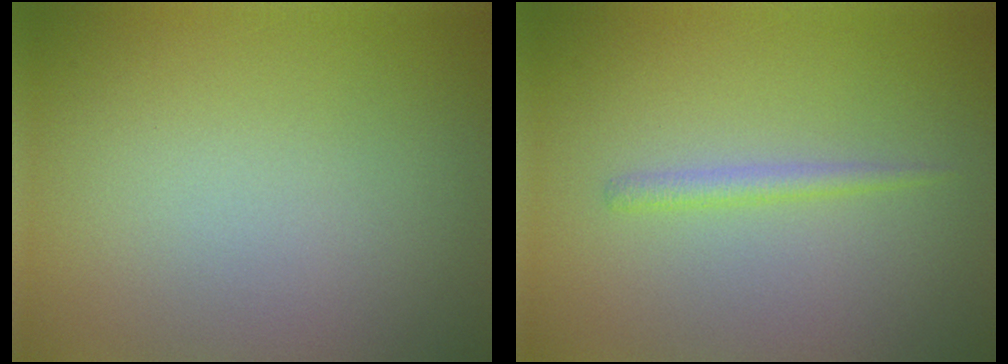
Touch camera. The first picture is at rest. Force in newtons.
{"total": 1.1, "press": 1.1, "slide": 0.1}